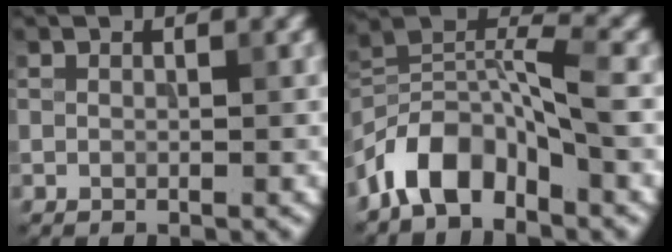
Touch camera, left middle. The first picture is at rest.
{"total": 8.0, "force": [-4.6, 3.6, 5.5], "torque": [-0.102, 0.012, -0.094]}